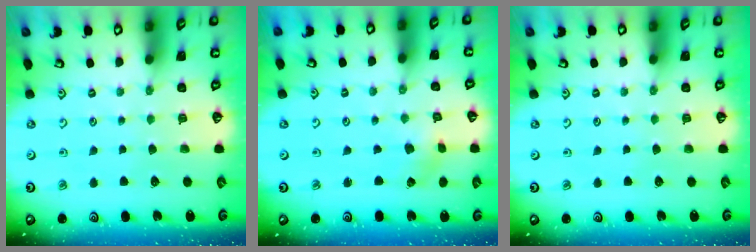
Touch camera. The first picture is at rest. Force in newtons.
{"total": 1.2, "press": 1.2, "slide": 0.2}
{"total": 0.0}